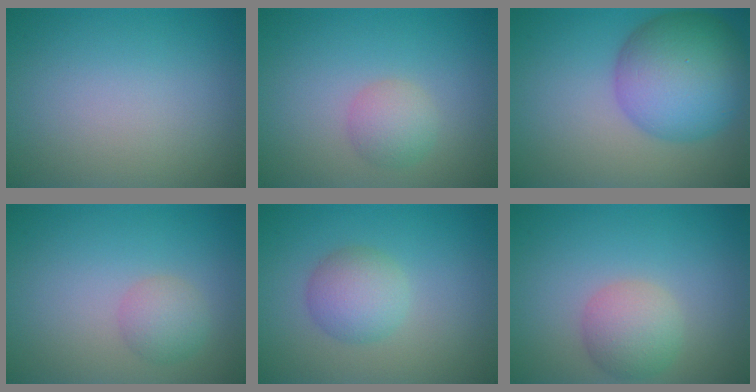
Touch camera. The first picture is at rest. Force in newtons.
{"total": 2.3, "press": 2.3, "slide": 0.1}
{"total": 9.6, "press": 9.6, "slide": 0.3}
{"total": 2.1, "press": 2.1, "slide": 0.1}
{"total": 3.2, "press": 3.2, "slide": 0.1}
{"total": 3.4, "press": 3.4, "slide": 0.2}